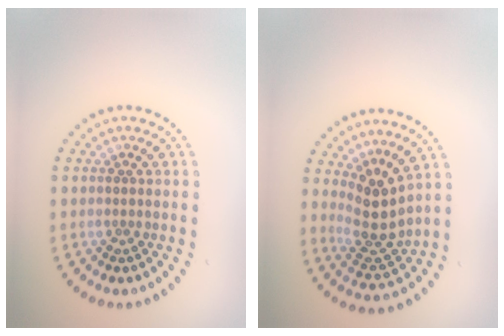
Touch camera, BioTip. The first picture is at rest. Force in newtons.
{"total": 3.7, "press": 3.0, "slide": 2.1}